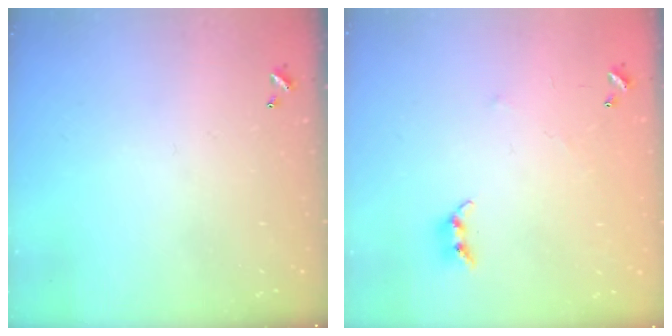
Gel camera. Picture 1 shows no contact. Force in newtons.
{"total": 5.1, "press": 5.1, "slide": 0.5}